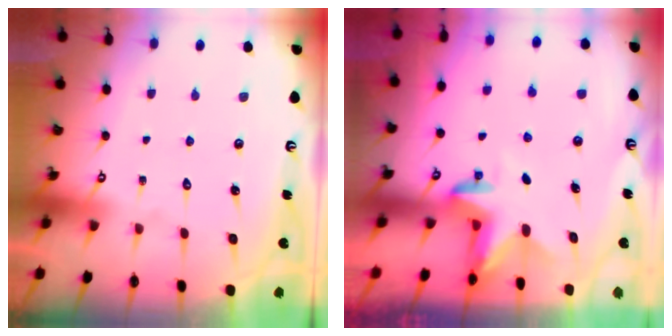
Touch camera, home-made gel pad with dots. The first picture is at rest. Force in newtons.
{"total": 3.4, "press": 3.4, "slide": 0.1}